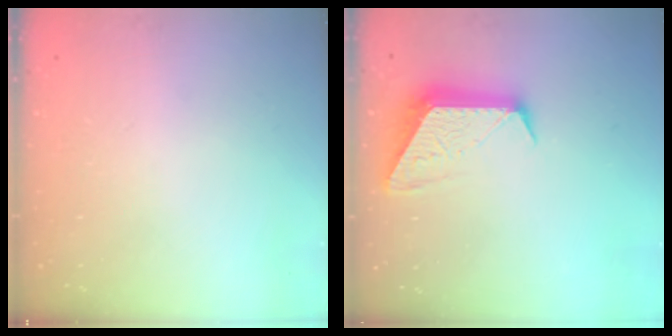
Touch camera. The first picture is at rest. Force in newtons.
{"total": 10.4, "press": 10.4, "slide": 0.9}